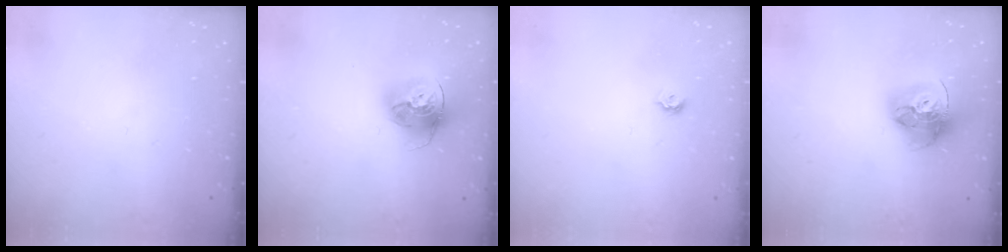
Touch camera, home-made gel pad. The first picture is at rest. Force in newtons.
{"total": 16.2, "press": 16.1, "slide": 1.8}
{"total": 4.6, "press": 4.6, "slide": 0.6}
{"total": 18.0, "press": 17.9, "slide": 1.8}